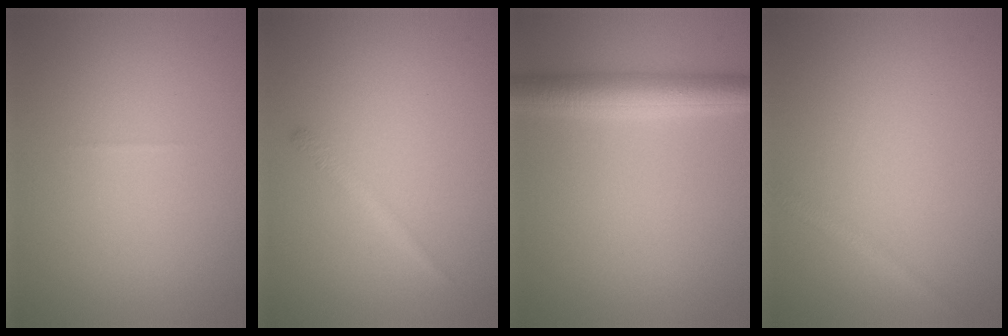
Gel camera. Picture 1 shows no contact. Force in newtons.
{"total": 1.2, "press": 1.2, "slide": 0.1}
{"total": 4.4, "press": 4.4, "slide": 0.1}
{"total": 1.3, "press": 1.3, "slide": 0.1}